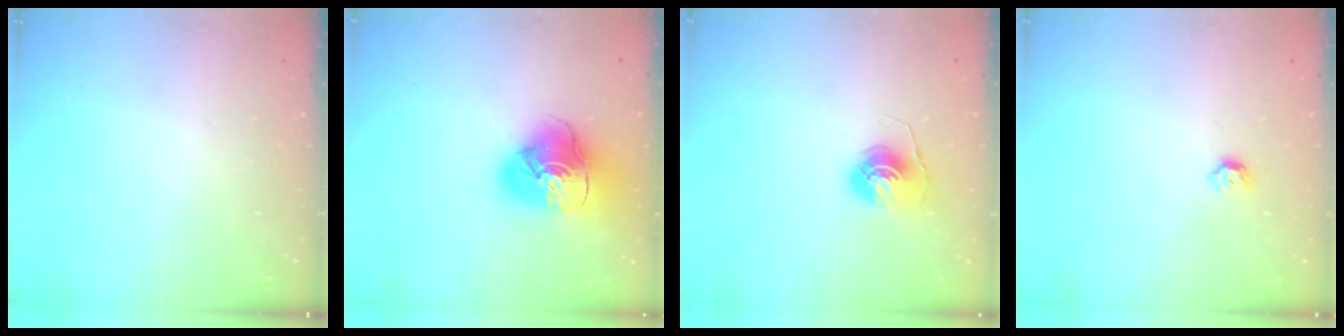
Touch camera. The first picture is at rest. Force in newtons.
{"total": 16.9, "press": 16.8, "slide": 2.0}
{"total": 6.4, "press": 6.4, "slide": 0.6}
{"total": 3.8, "press": 3.7, "slide": 0.8}